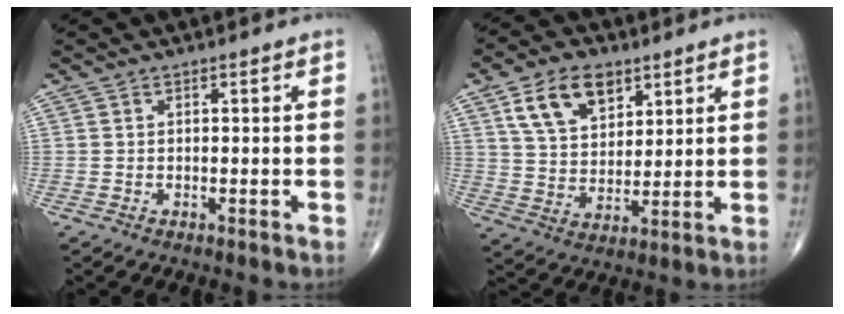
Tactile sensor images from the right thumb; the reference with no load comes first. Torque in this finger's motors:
{"motor_torque": [-0.15, 0.55, 0.14, -0.04, 0.16]}